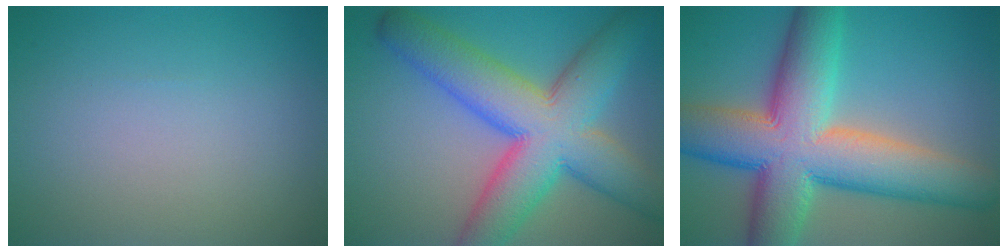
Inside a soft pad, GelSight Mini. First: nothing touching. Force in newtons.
{"total": 11.7, "press": 11.6, "slide": 0.3}
{"total": 13.7, "press": 13.7, "slide": 0.6}